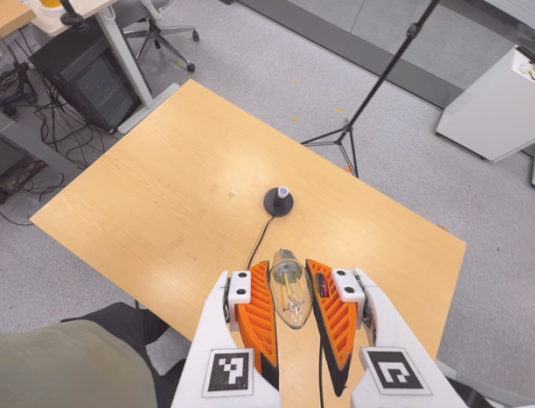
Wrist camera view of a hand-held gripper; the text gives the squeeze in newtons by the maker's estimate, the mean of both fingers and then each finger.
{"total": 20.3, "left": 23.1, "right": 17.6}